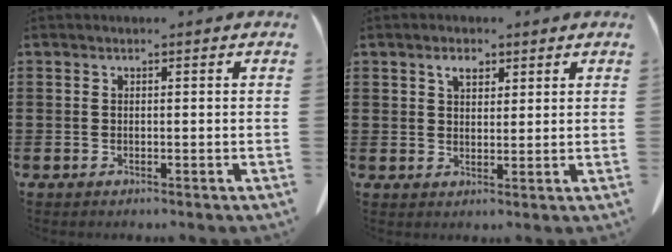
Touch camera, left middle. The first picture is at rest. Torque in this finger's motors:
{"motor_torque": [0.09, 0.17, -0.05, -0.03]}